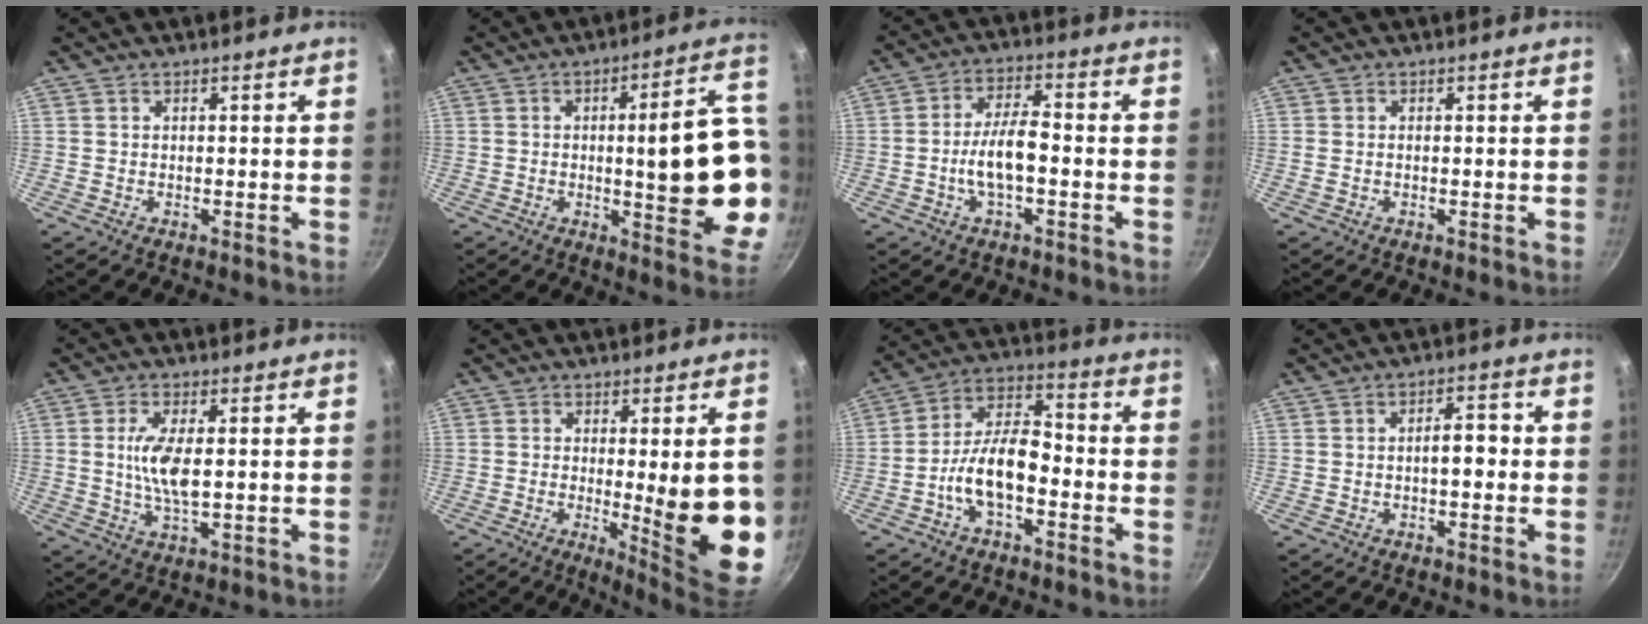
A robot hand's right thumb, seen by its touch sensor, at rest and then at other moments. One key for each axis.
{"total": 20.1, "fx": -1.3, "fy": 6.2, "fz": 19.1, "tx": -0.231, "ty": 0.008, "tz": -0.014}
{"total": 8.2, "fx": -1.9, "fy": 3.3, "fz": 7.3, "tx": -0.131, "ty": 0.027, "tz": -0.040}
{"total": 0.8, "fx": -0.1, "fy": 0.4, "fz": 0.7, "tx": -0.017, "ty": 0.001, "tz": -0.004}
{"total": 7.7, "fx": 0.6, "fy": 2.7, "fz": 7.2, "tx": -0.148, "ty": -0.004, "tz": 0.012}
{"total": 15.2, "fx": -1.2, "fy": 3.1, "fz": 14.8, "tx": -0.187, "ty": -0.023, "tz": -0.007}
{"total": 11.5, "fx": -3.9, "fy": 5.7, "fz": 9.2, "tx": -0.149, "ty": 0.050, "tz": -0.081}
{"total": 4.5, "fx": -0.5, "fy": 2.1, "fz": 3.9, "tx": -0.048, "ty": 0.020, "tz": -0.011}